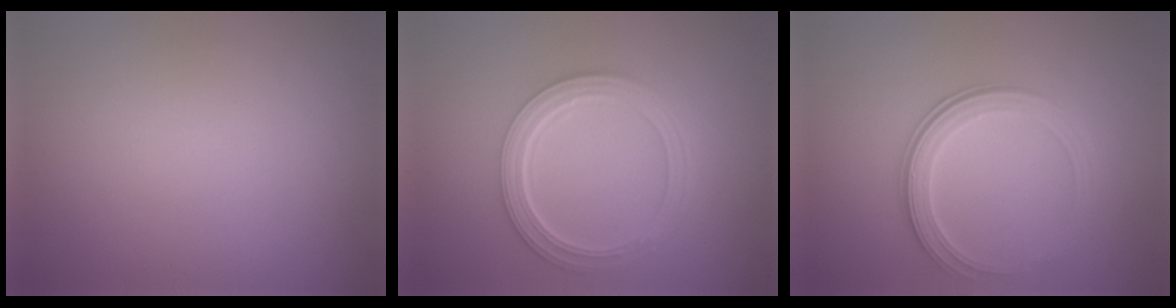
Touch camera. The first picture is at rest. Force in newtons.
{"total": 5.2, "press": 4.0, "slide": 3.3}
{"total": 2.8, "press": 2.2, "slide": 1.8}